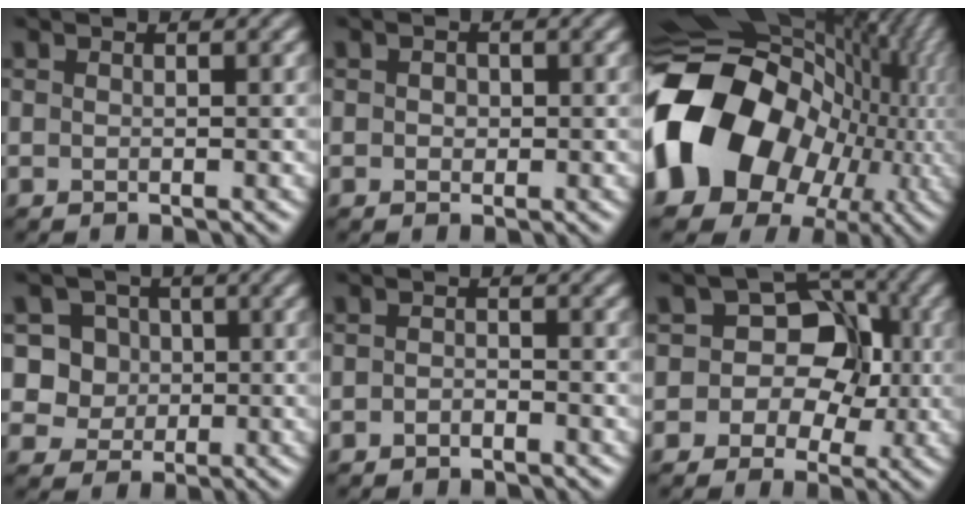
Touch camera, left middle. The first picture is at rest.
{"total": 0.9, "force": [0.1, 0.8, 0.3], "torque": [-0.006, -0.001, -0.002]}
{"total": 19.7, "force": [-2.3, 15.9, 11.5], "torque": [-0.244, -0.022, -0.036]}
{"total": 5.9, "force": [0.5, 5.7, 1.6], "torque": [-0.026, 0.021, -0.005]}
{"total": 1.3, "force": [-1.0, 0.6, 0.3], "torque": [-0.006, 0.005, -0.023]}
{"total": 8.5, "force": [-0.6, 7.7, 3.5], "torque": [-0.008, 0.056, -0.063]}